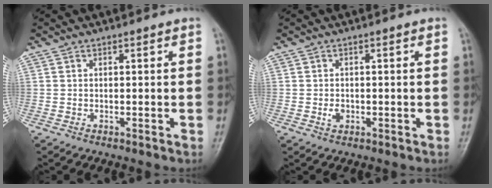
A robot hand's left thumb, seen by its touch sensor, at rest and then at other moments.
{"total": 1.6, "force": [-0.4, 1.3, 1.0], "torque": [-0.012, 0.002, -0.006]}